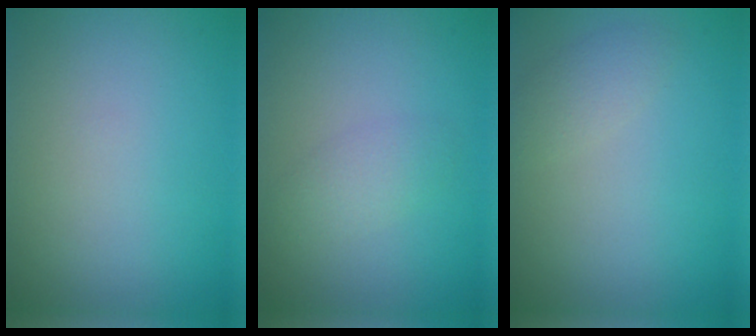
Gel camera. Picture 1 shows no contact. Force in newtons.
{"total": 1.7, "press": 1.7, "slide": 0.1}
{"total": 1.5, "press": 1.5, "slide": 0.1}